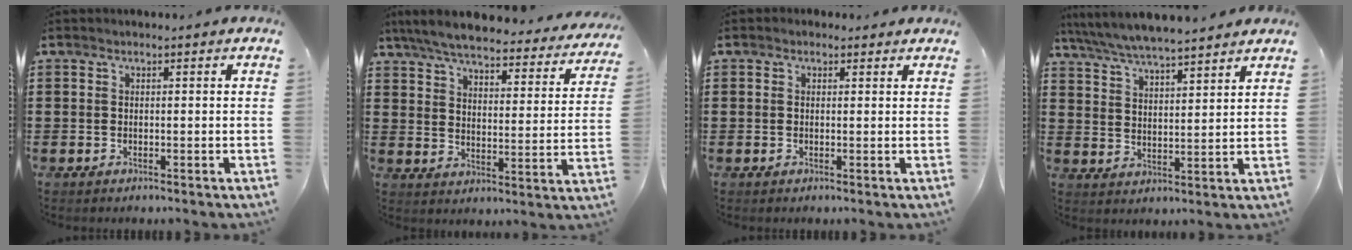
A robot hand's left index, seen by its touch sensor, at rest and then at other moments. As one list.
[{"total": 6.2, "force": [5.8, 0.6, 2.3], "torque": [-0.072, -0.036, 0.098]}, {"total": 0.8, "force": [0.4, 0.6, 0.3], "torque": [-0.008, 0.005, 0.007]}, {"total": 5.9, "force": [5.6, 0.1, 1.7], "torque": [-0.056, -0.024, 0.100]}]